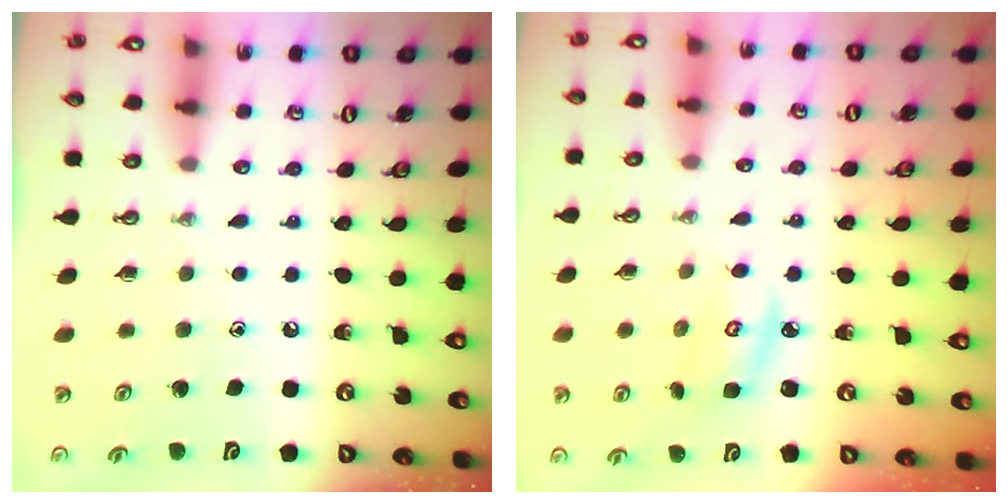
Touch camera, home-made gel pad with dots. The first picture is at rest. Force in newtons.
{"total": 3.6, "press": 3.6, "slide": 0.3}